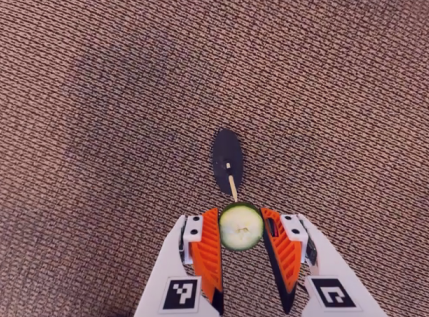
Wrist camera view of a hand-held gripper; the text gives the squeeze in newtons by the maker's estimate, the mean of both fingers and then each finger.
{"total": 6.9, "left": 7.0, "right": 6.9}